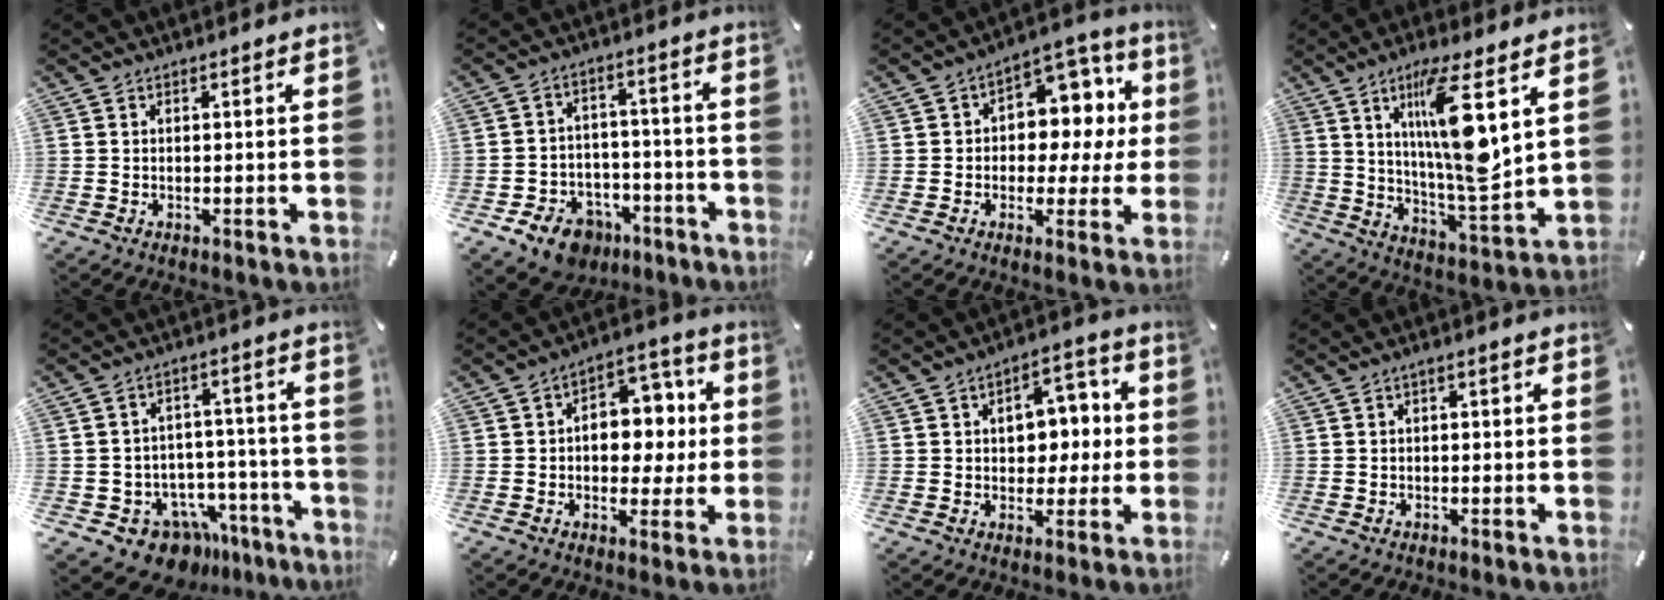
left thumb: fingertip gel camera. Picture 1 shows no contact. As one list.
[{"total": 9.6, "force": [-6.2, 6.6, 3.2], "torque": [-0.057, 0.048, -0.108]}, {"total": 9.9, "force": [1.1, 7.9, 5.9], "torque": [-0.073, -0.013, 0.021]}, {"total": 16.8, "force": [6.6, 3.3, 15.1], "torque": [-0.290, -0.034, 0.093]}, {"total": 12.0, "force": [-8.1, 7.8, 4.1], "torque": [-0.048, 0.056, -0.131]}, {"total": 9.6, "force": [-0.1, 7.9, 5.4], "torque": [-0.055, -0.005, -0.004]}, {"total": 9.9, "force": [0.5, 7.7, 6.2], "torque": [-0.069, 0.004, 0.004]}, {"total": 1.8, "force": [-0.9, 0.9, 1.3], "torque": [-0.023, 0.007, -0.019]}]